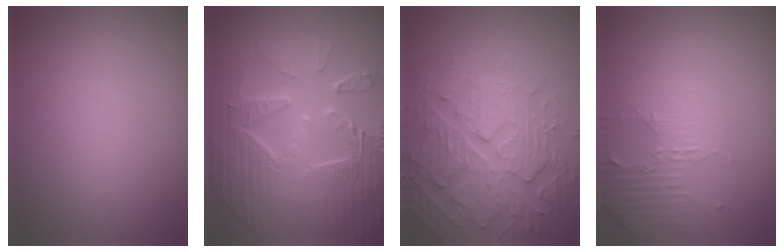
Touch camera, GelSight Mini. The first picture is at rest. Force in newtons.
{"total": 9.6, "press": 6.3, "slide": 7.2}
{"total": 5.2, "press": 5.0, "slide": 1.4}
{"total": 3.0, "press": 2.9, "slide": 0.7}